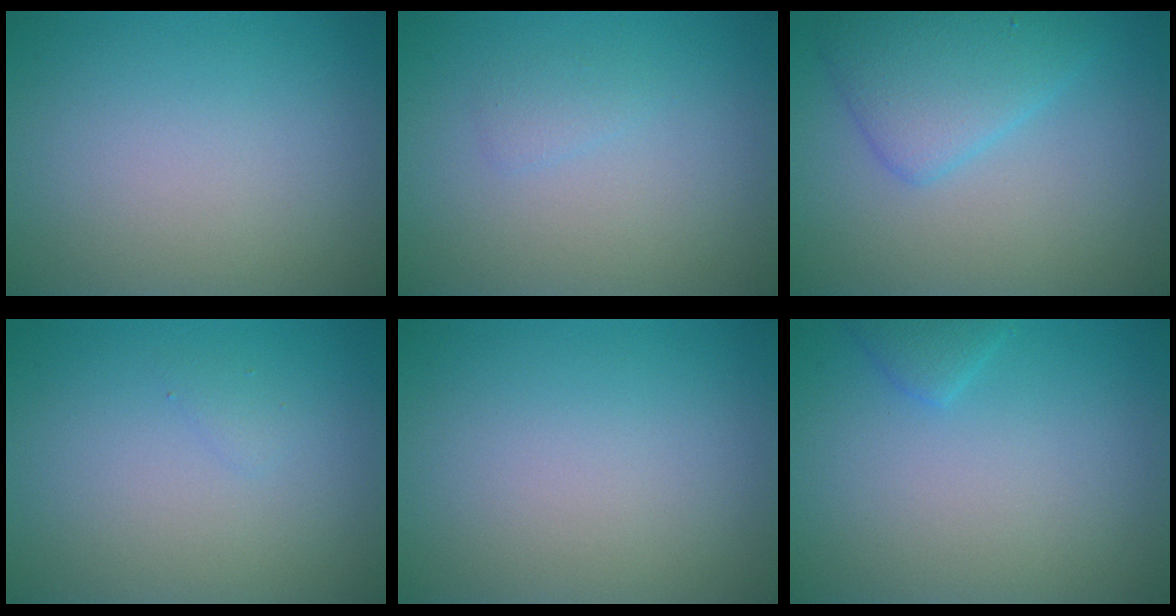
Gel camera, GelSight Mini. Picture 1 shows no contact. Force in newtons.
{"total": 0.9, "press": 0.9, "slide": 0.1}
{"total": 4.2, "press": 4.2, "slide": 0.2}
{"total": 0.5, "press": 0.5, "slide": 0.1}
{"total": 0.0}
{"total": 1.3, "press": 1.3, "slide": 0.1}